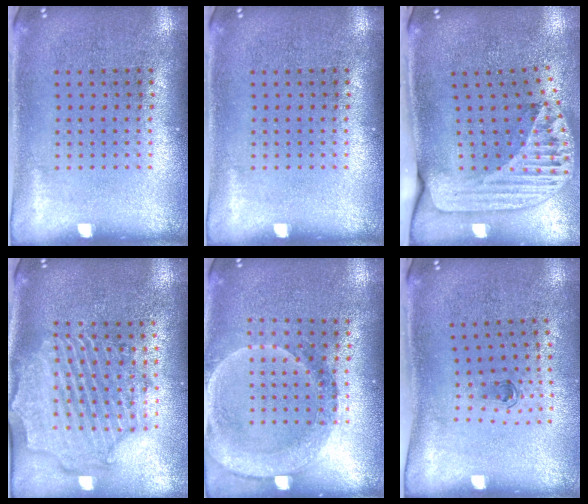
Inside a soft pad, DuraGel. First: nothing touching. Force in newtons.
{"total": 0.0}
{"total": 2.5, "press": 1.8, "slide": 1.8}
{"total": 2.5, "press": 2.2, "slide": 1.1}
{"total": 1.6, "press": 1.5, "slide": 0.6}
{"total": 0.6, "press": 0.4, "slide": 0.5}